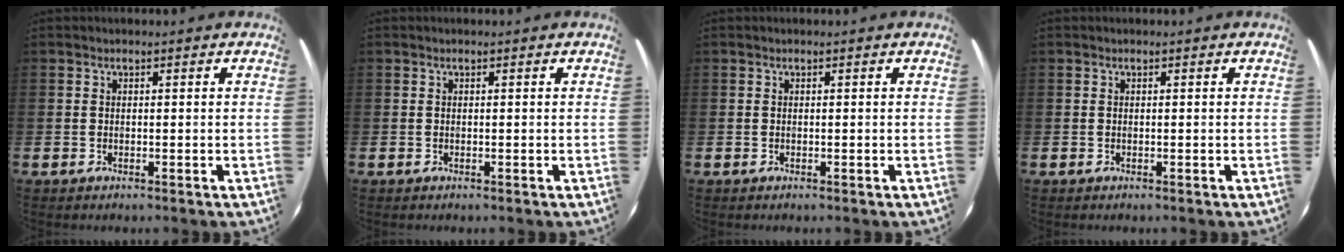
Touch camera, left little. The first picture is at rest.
{"total": 0.0}
{"total": 0.0}
{"total": 0.0}